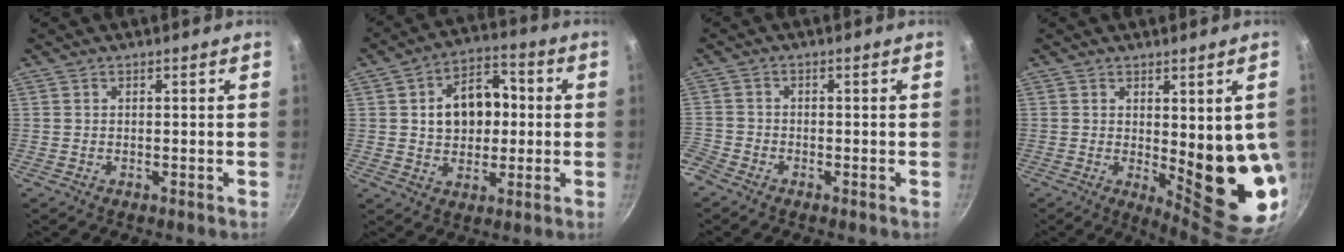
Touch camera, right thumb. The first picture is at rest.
{"total": 12.6, "force": [1.1, 9.1, 8.6], "torque": [-0.095, 0.019, 0.011]}
{"total": 4.4, "force": [-3.0, 2.6, 1.9], "torque": [-0.059, 0.008, -0.072]}
{"total": 13.7, "force": [0.0, 4.6, 12.9], "torque": [-0.131, -0.035, 0.013]}